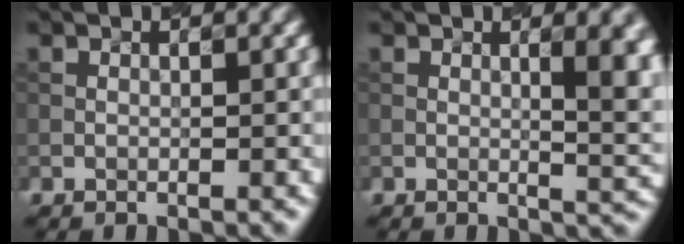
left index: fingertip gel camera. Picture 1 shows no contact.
{"total": 5.8, "force": [1.2, 2.1, 5.3], "torque": [-0.040, 0.002, 0.021]}